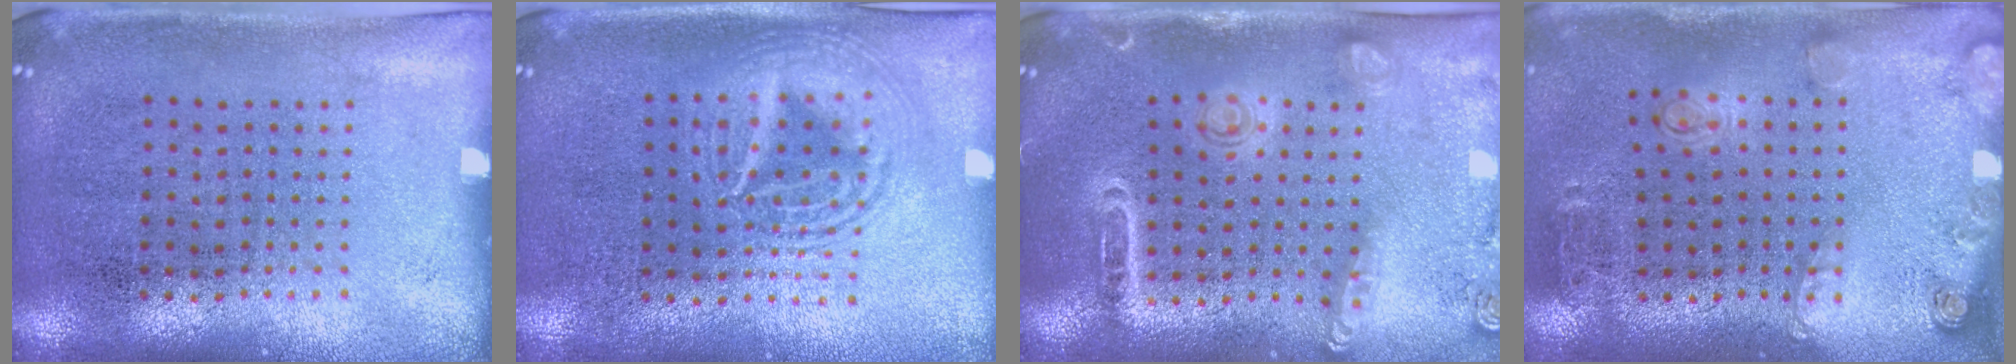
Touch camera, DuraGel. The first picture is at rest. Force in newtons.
{"total": 2.6, "press": 2.6, "slide": 0.3}
{"total": 1.5, "press": 1.5, "slide": 0.4}
{"total": 2.0, "press": 1.2, "slide": 1.6}